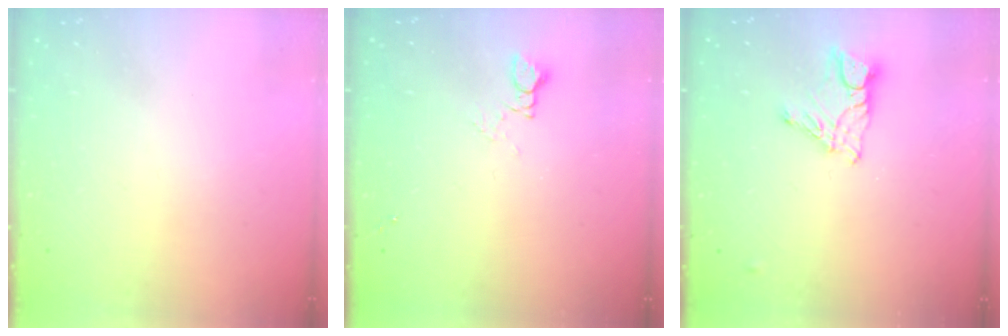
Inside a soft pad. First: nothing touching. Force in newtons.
{"total": 2.9, "press": 2.9, "slide": 0.3}
{"total": 9.6, "press": 9.6, "slide": 0.7}